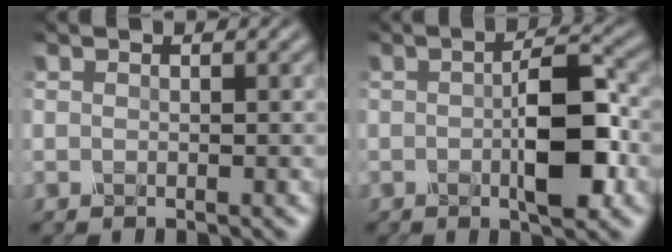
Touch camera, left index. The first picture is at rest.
{"total": 5.7, "force": [-1.2, 1.4, 5.5], "torque": [-0.094, 0.010, -0.019]}